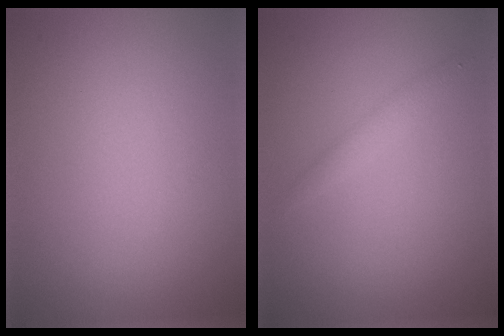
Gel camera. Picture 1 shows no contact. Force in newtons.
{"total": 1.5, "press": 1.5, "slide": 0.1}